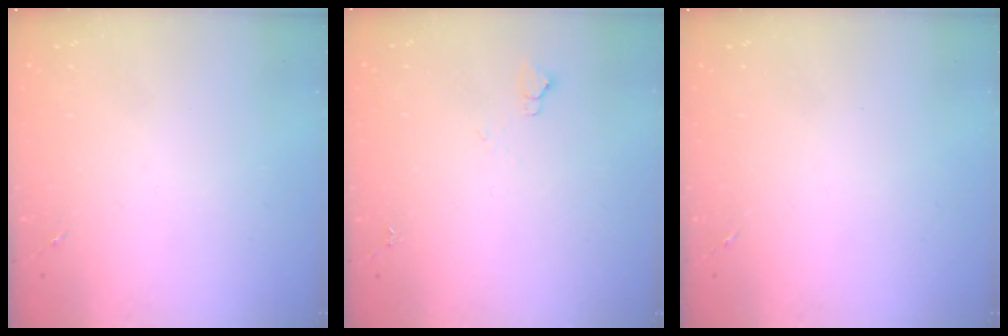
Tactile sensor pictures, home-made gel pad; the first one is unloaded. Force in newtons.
{"total": 3.5, "press": 3.5, "slide": 0.4}
{"total": 0.0}